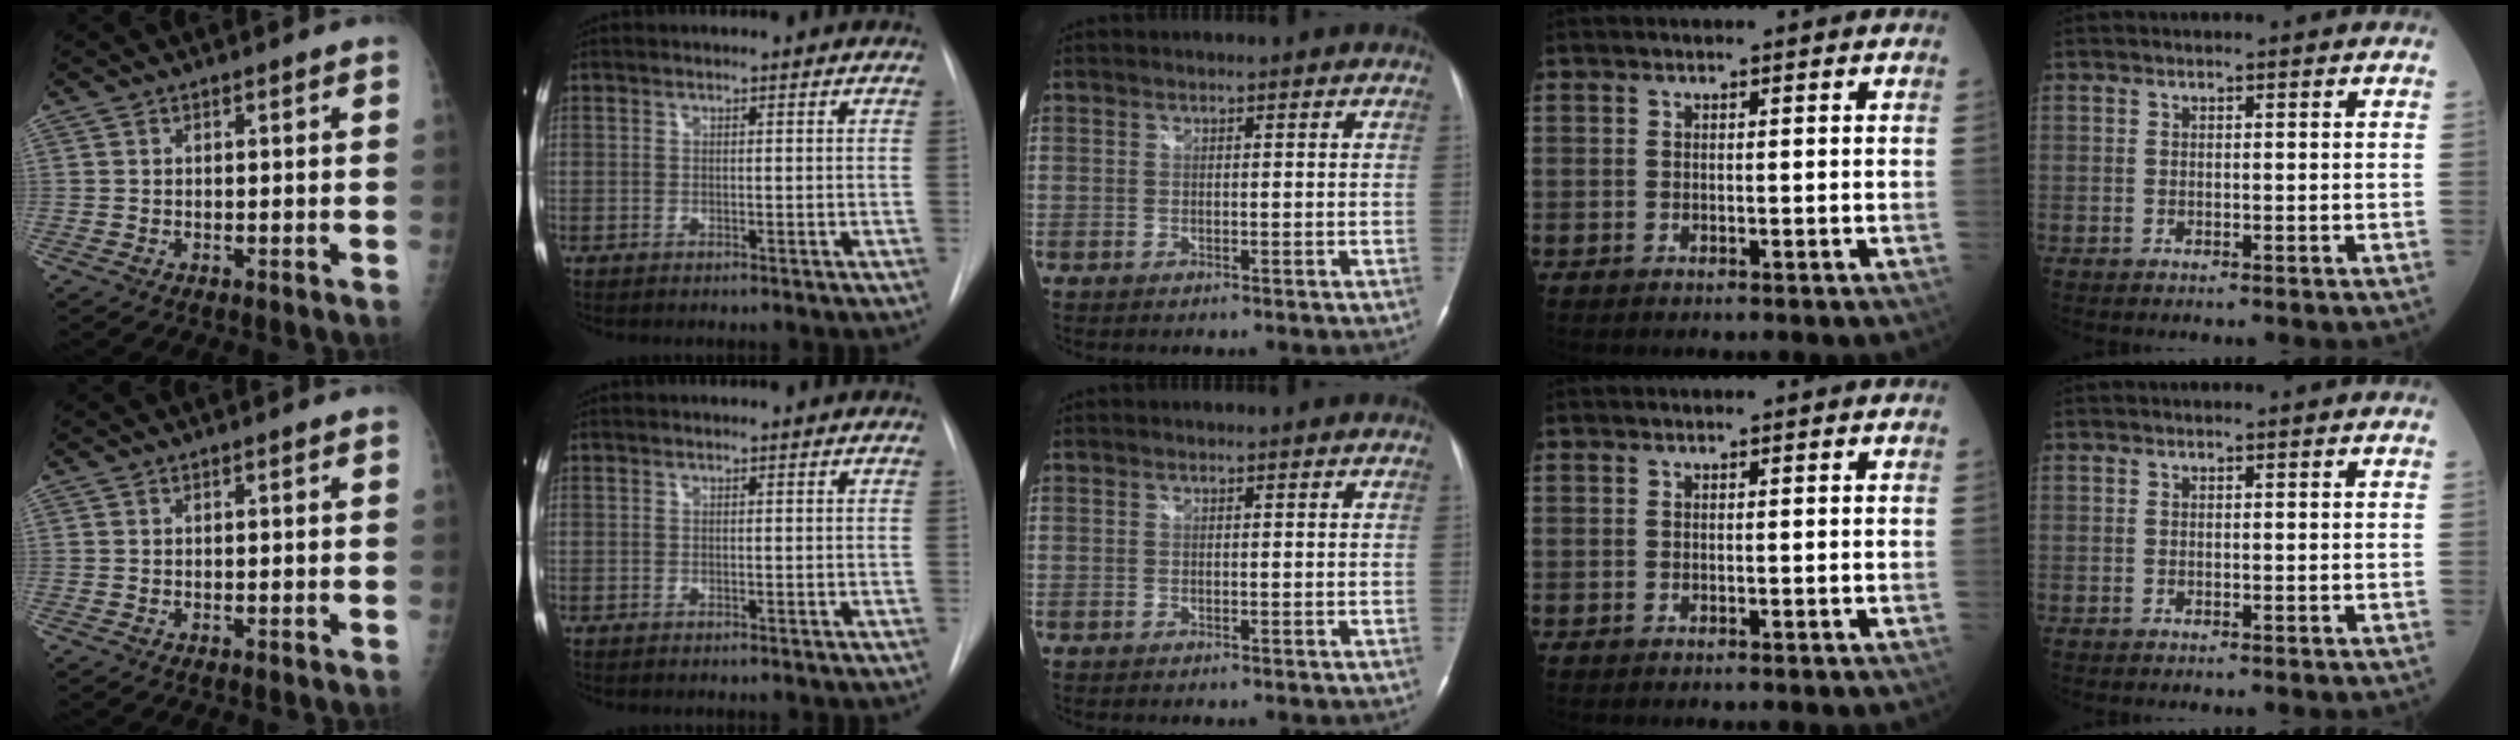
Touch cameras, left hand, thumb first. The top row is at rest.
{}